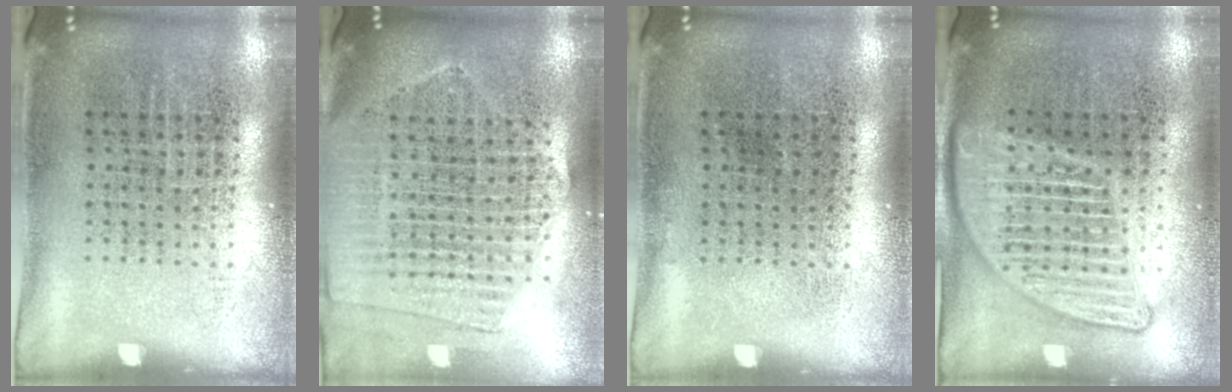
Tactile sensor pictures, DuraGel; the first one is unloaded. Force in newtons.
{"total": 2.0, "press": 1.8, "slide": 0.9}
{"total": 0.0}
{"total": 2.7, "press": 2.7, "slide": 0.2}